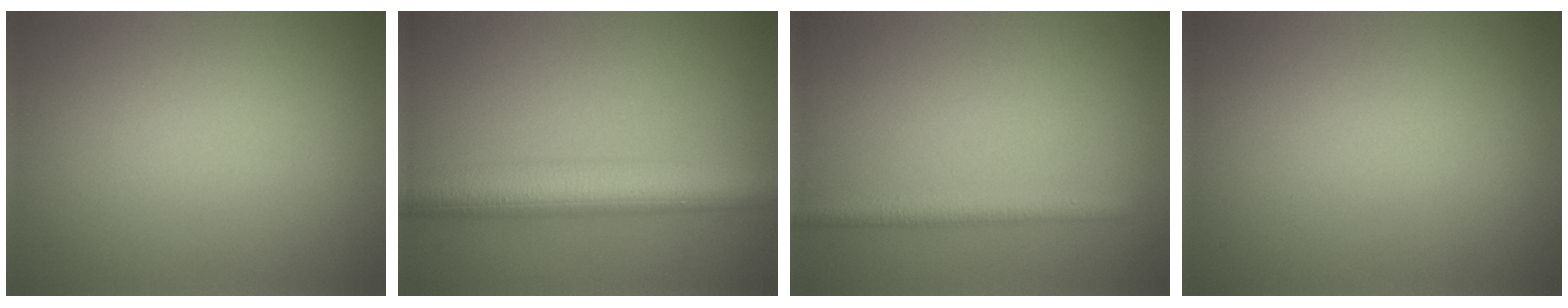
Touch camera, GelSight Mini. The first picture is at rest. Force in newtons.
{"total": 6.7, "press": 6.7, "slide": 0.1}
{"total": 1.8, "press": 1.8, "slide": 0.0}
{"total": 0.0}